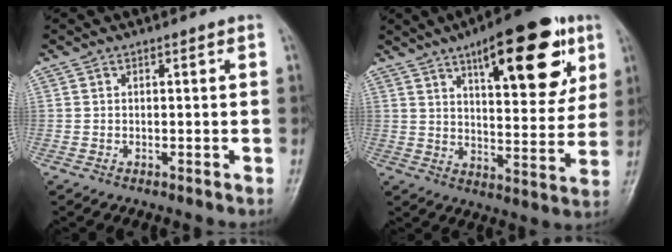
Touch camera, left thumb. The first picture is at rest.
{"total": 20.5, "force": [10.1, 7.6, 16.1], "torque": [-0.187, -0.034, 0.147]}